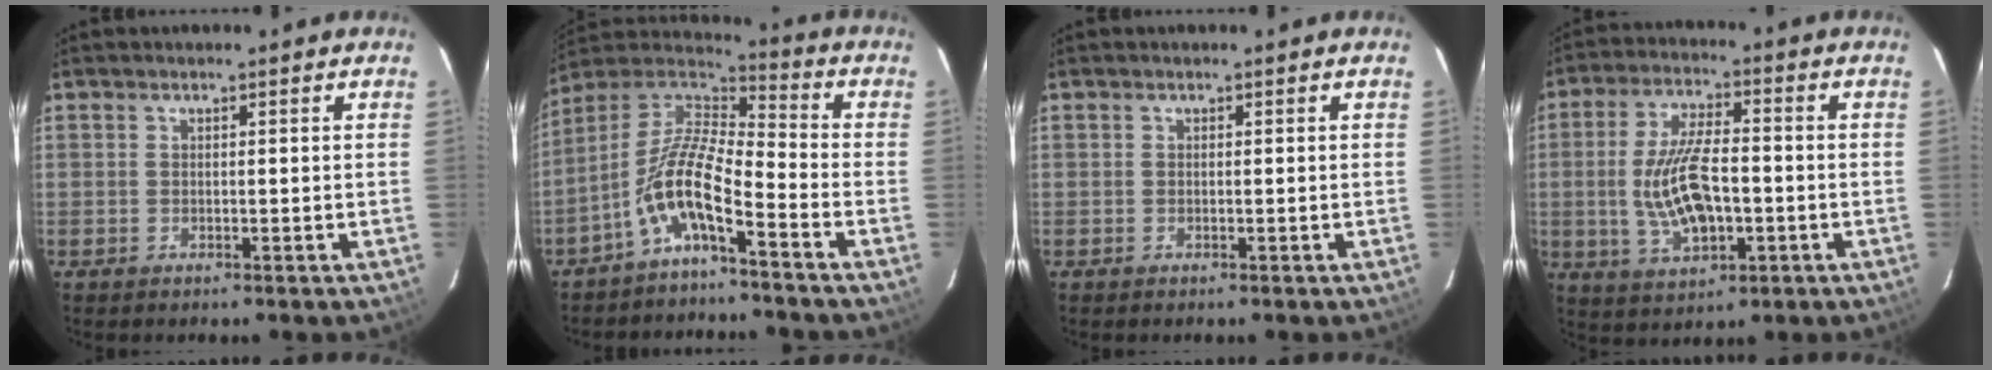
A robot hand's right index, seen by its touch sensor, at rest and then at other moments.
{"total": 10.4, "force": [-5.9, 2.3, 8.2], "torque": [-0.174, 0.015, -0.120]}
{"total": 0.0}
{"total": 12.3, "force": [-1.8, 5.4, 10.9], "torque": [-0.219, -0.002, -0.025]}